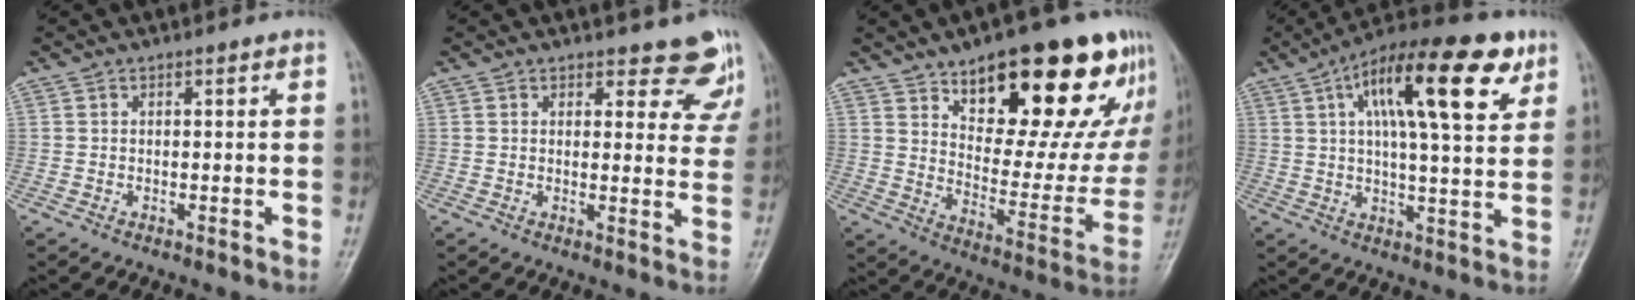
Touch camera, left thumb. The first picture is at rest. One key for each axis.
{"total": 6.8, "fx": 5.9, "fy": 3.0, "fz": 1.7, "tx": 0.025, "ty": -0.038, "tz": 0.052}
{"total": 26.4, "fx": 15.7, "fy": 10.9, "fz": 18.3, "tx": -0.195, "ty": -0.057, "tz": 0.232}
{"total": 19.0, "fx": 8.0, "fy": 6.3, "fz": 16.1, "tx": -0.233, "ty": -0.002, "tz": 0.118}